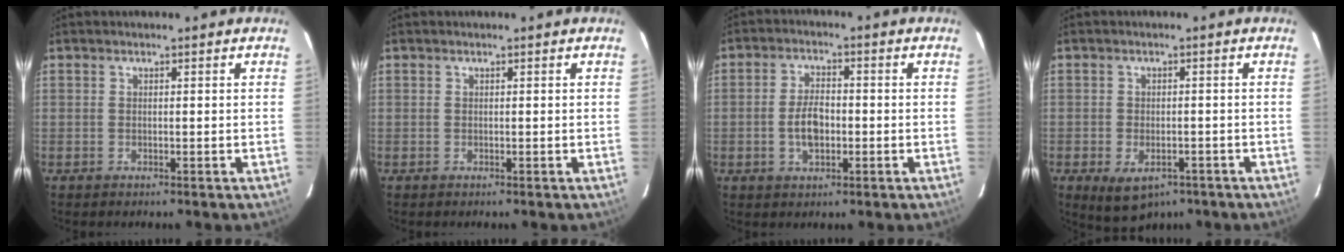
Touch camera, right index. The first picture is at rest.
{"total": 0.0}
{"total": 5.9, "force": [-1.2, 3.2, 4.8], "torque": [-0.094, 0.005, -0.017]}
{"total": 7.5, "force": [-4.1, 4.5, 4.3], "torque": [-0.082, -0.018, -0.056]}